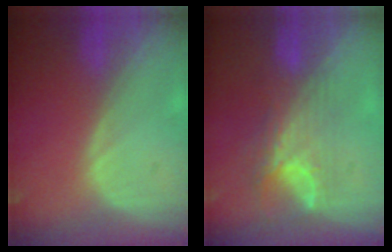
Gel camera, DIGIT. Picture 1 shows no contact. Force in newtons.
{"total": 8.0, "press": 6.6, "slide": 4.4}